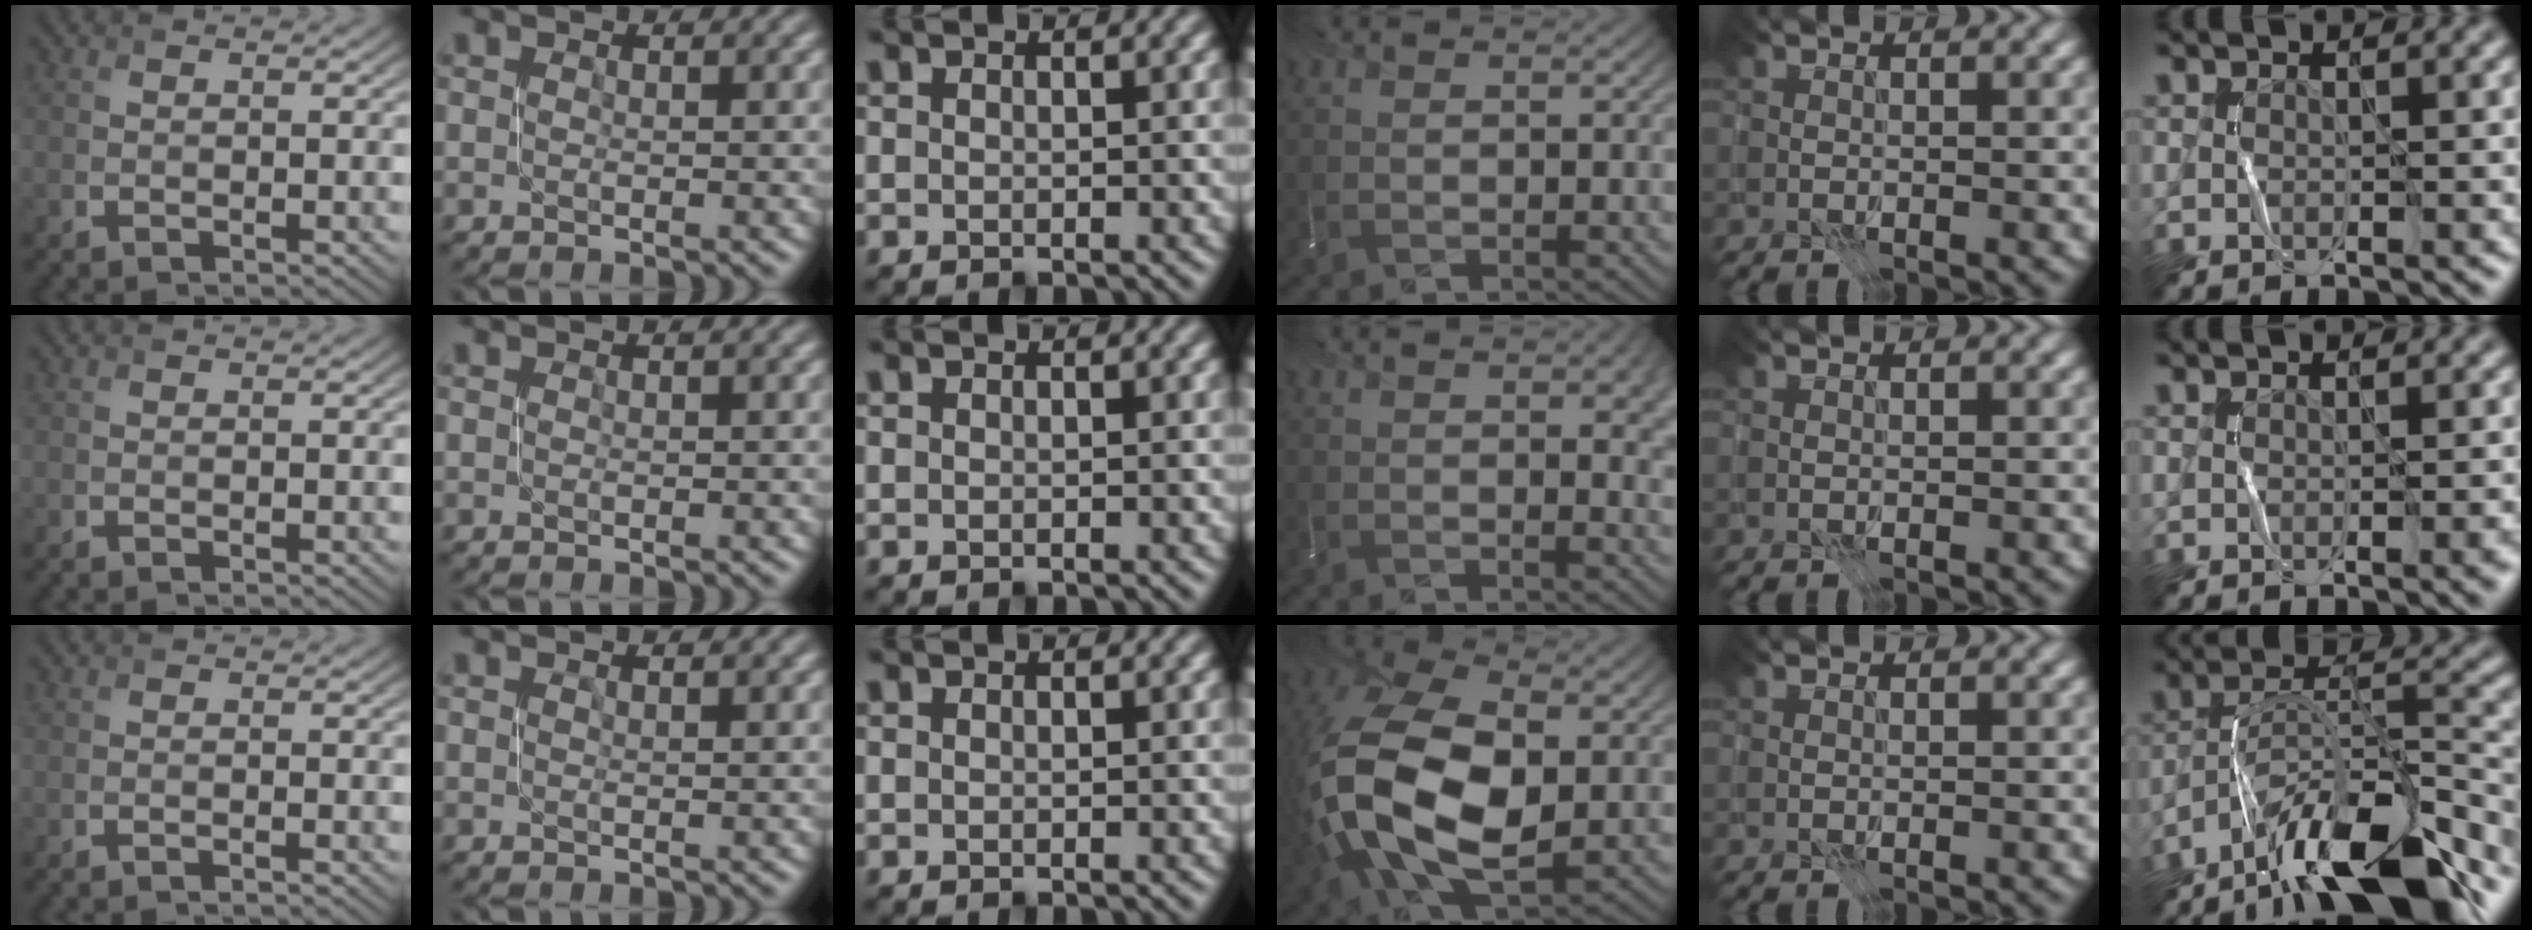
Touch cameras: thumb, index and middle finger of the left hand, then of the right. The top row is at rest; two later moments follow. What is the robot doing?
{"motion": "open", "object": "stapler"}